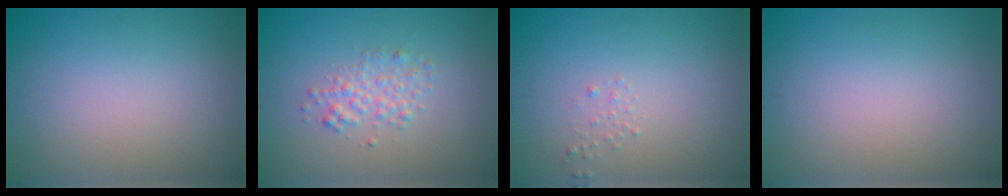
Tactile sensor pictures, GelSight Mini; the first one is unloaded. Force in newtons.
{"total": 2.1, "press": 2.1, "slide": 0.1}
{"total": 0.6, "press": 0.6, "slide": 0.0}
{"total": 0.0}